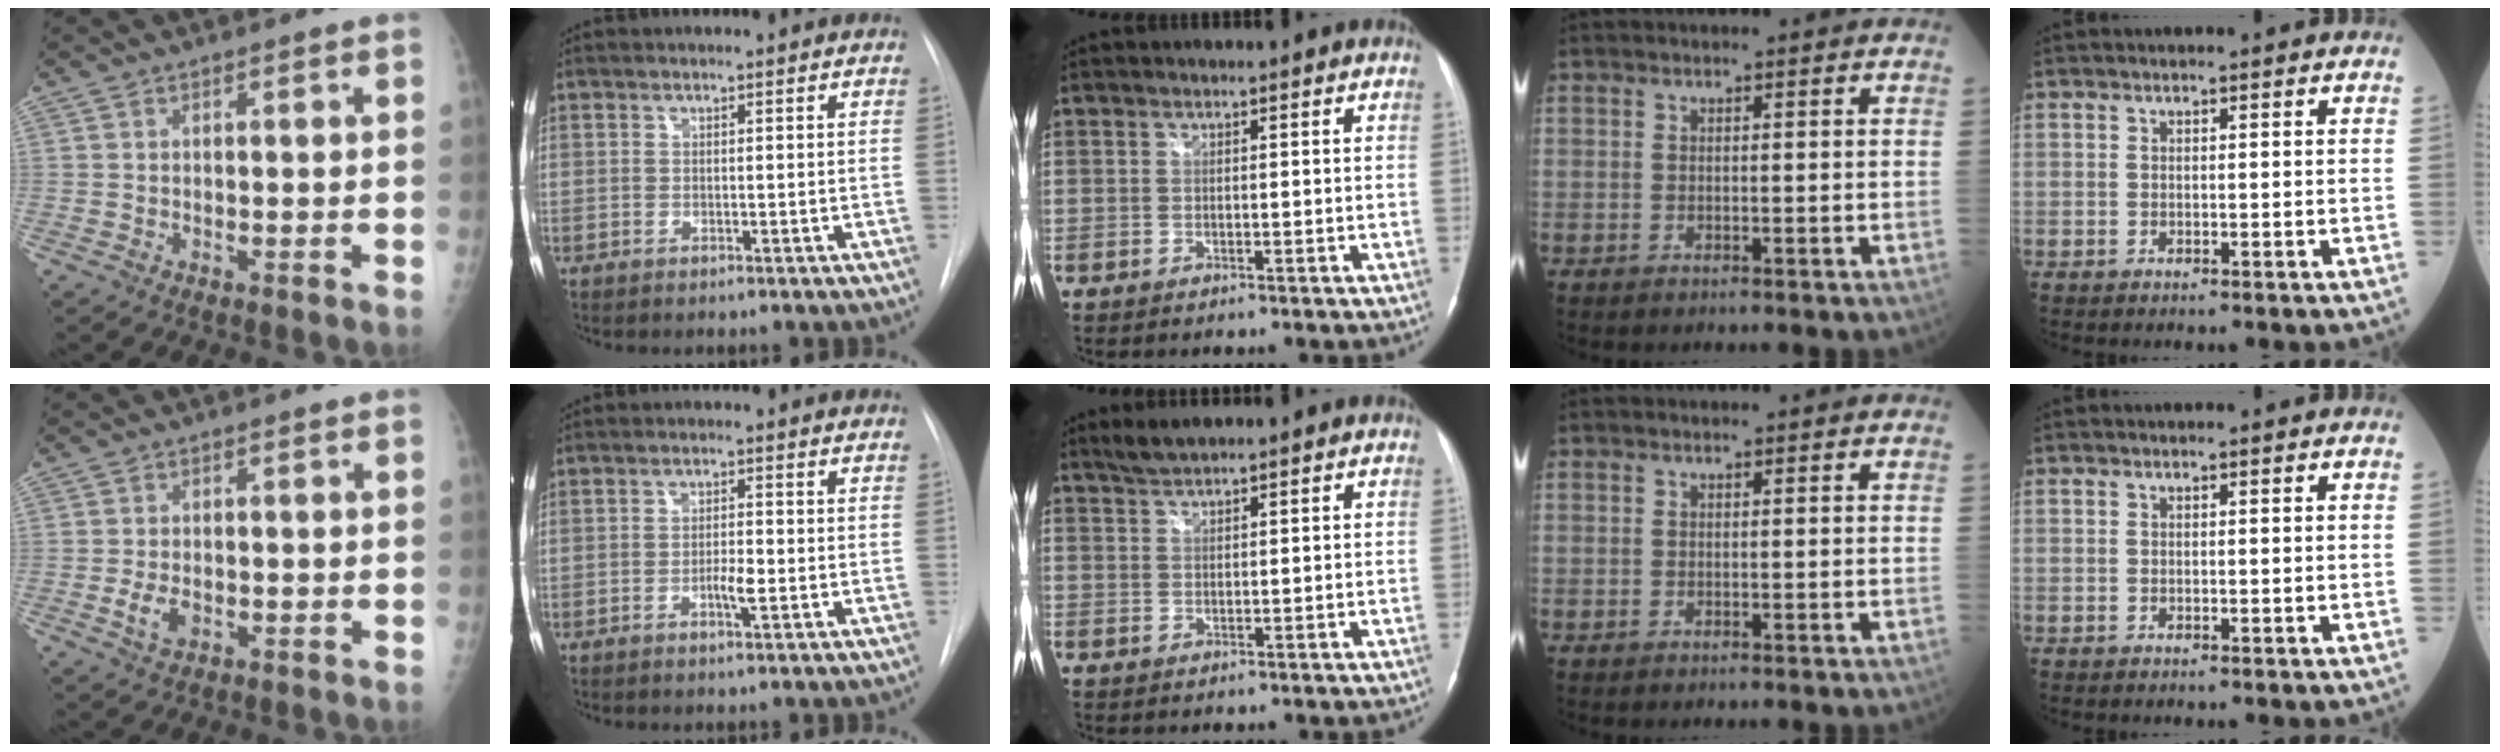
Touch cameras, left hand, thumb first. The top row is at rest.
{"thumb": {"total": 3.6, "force": [-1.0, 2.2, 2.6], "torque": [-0.048, -0.001, -0.015]}, "index": {"total": 2.6, "force": [-0.9, 0.5, 2.4], "torque": [-0.042, 0.001, -0.015]}, "middle": {"total": 2.4, "force": [2.3, 0.0, 0.9], "torque": [-0.022, 0.006, 0.046]}}